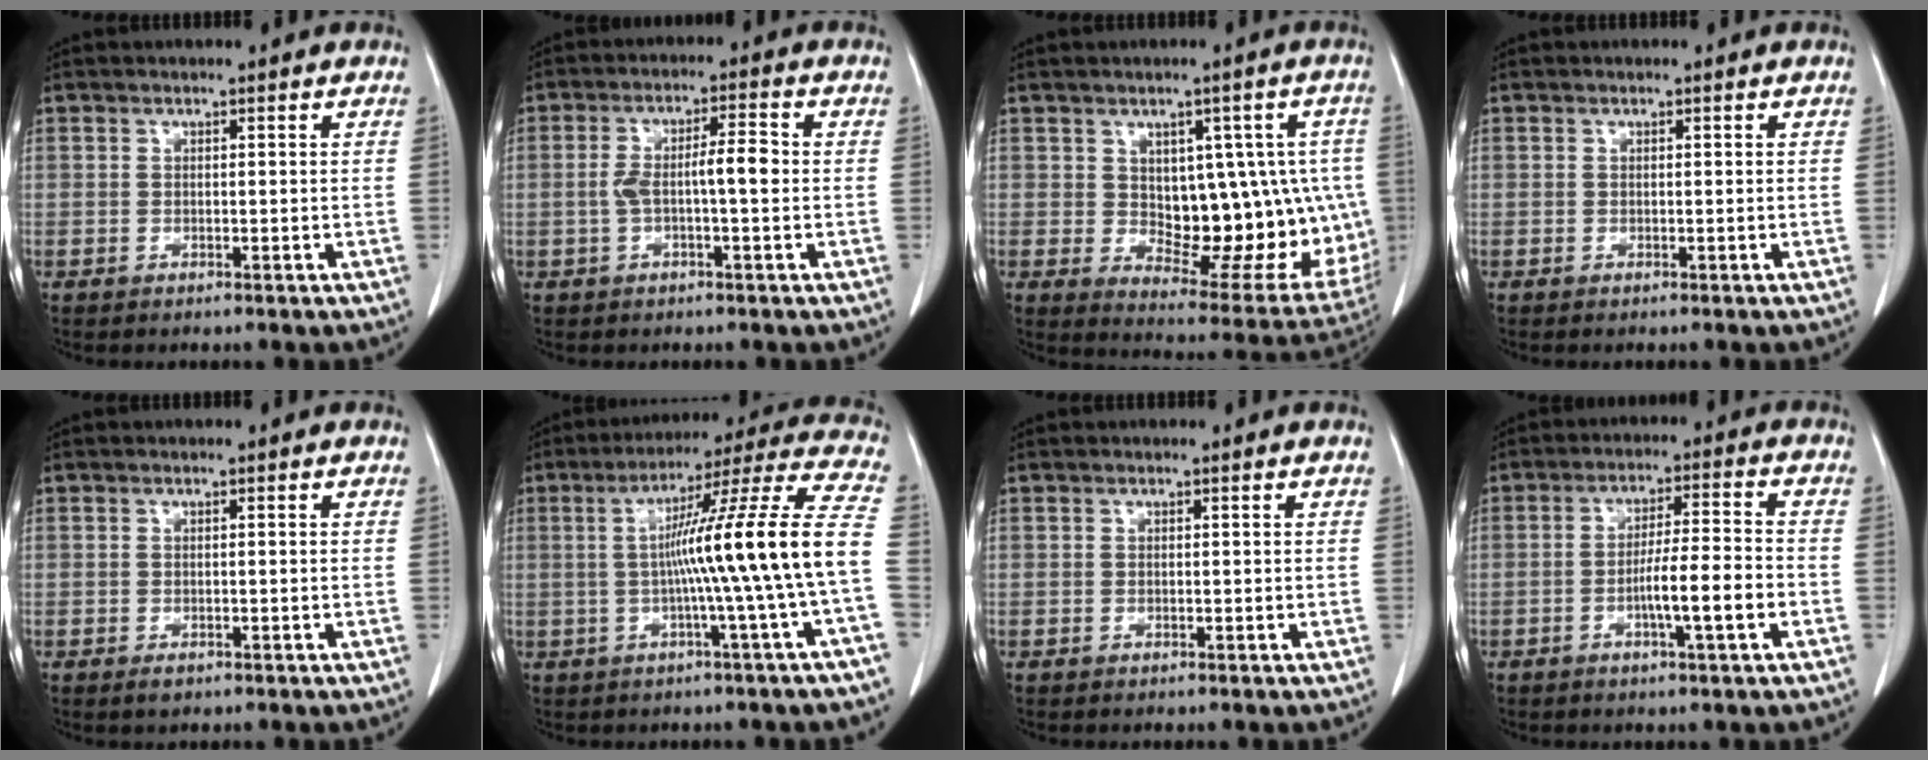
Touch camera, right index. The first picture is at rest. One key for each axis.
{"total": 5.8, "fx": -0.5, "fy": 1.0, "fz": 5.7, "tx": -0.109, "ty": 0.018, "tz": -0.008}
{"total": 17.4, "fx": 0.1, "fy": 8.6, "fz": 15.1, "tx": -0.157, "ty": 0.010, "tz": 0.030}
{"total": 0.0}
{"total": 1.1, "fx": -0.7, "fy": 0.5, "fz": 0.7, "tx": -0.009, "ty": -0.001, "tz": -0.004}
{"total": 16.6, "fx": -1.8, "fy": -2.8, "fz": 16.3, "tx": -0.235, "ty": 0.012, "tz": -0.034}
{"total": 0.0}
{"total": 7.7, "fx": -2.6, "fy": 0.1, "fz": 7.2, "tx": -0.122, "ty": 0.004, "tz": -0.044}